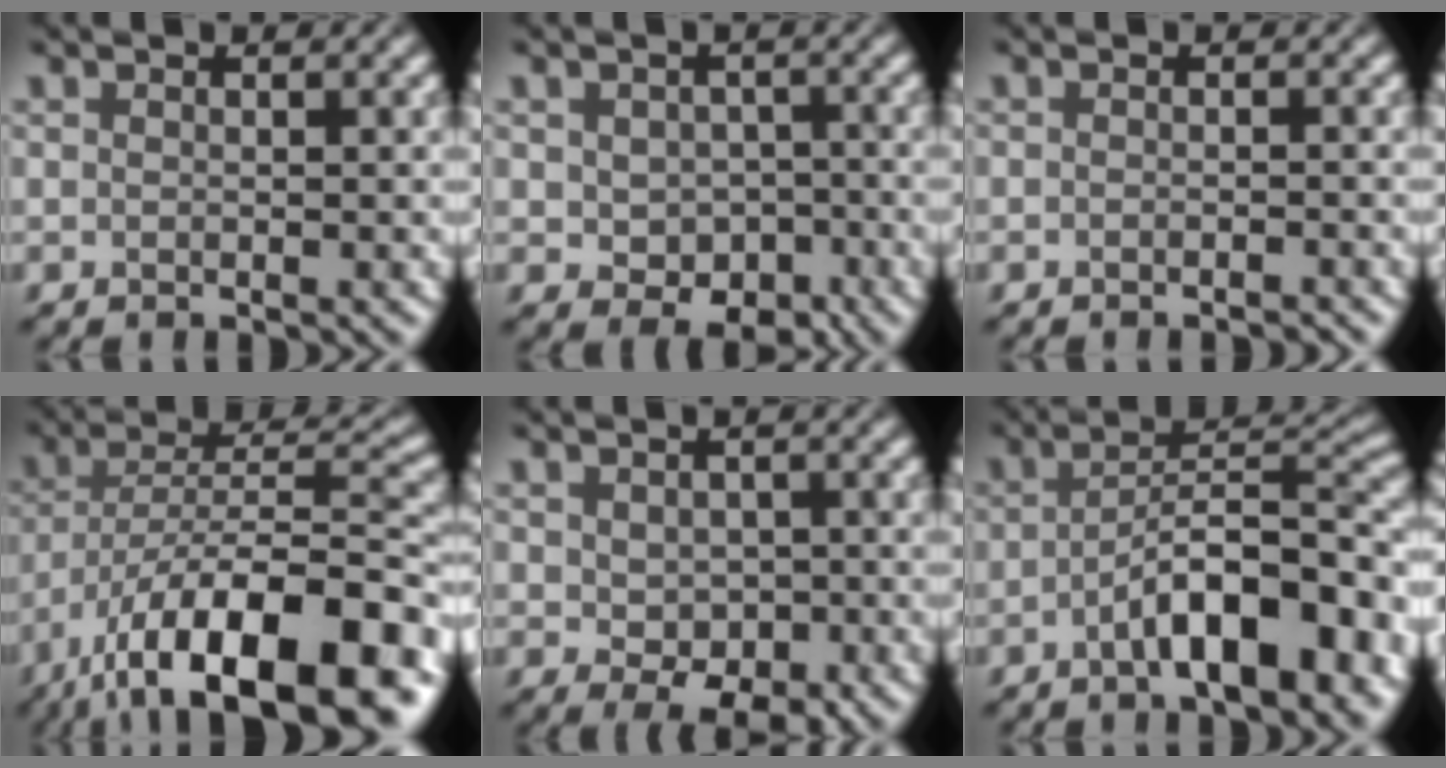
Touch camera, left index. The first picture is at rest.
{"total": 4.2, "force": [-1.2, 3.1, 2.5], "torque": [-0.041, -0.009, -0.015]}
{"total": 1.0, "force": [-1.0, 0.0, 0.2], "torque": [-0.003, 0.000, -0.019]}
{"total": 15.9, "force": [-9.5, 5.4, 11.6], "torque": [-0.181, 0.001, -0.162]}
{"total": 4.0, "force": [-0.9, 2.6, 2.9], "torque": [-0.052, -0.013, -0.009]}
{"total": 9.7, "force": [-4.0, 3.4, 8.1], "torque": [-0.109, 0.018, -0.069]}